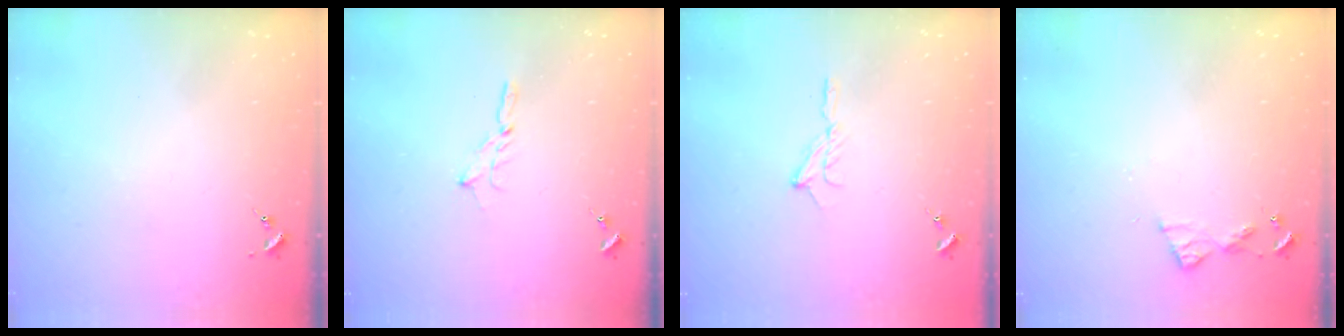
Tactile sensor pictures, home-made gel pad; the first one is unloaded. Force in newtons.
{"total": 1.8, "press": 1.7, "slide": 0.2}
{"total": 5.6, "press": 5.6, "slide": 0.8}
{"total": 5.6, "press": 5.5, "slide": 0.5}